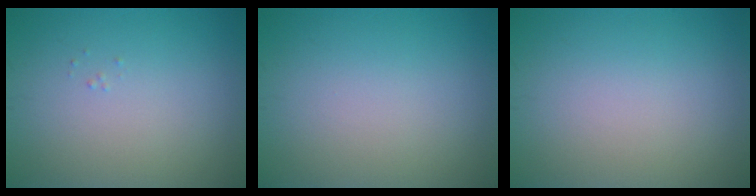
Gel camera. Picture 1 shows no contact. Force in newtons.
{"total": 0.0}
{"total": 0.0}